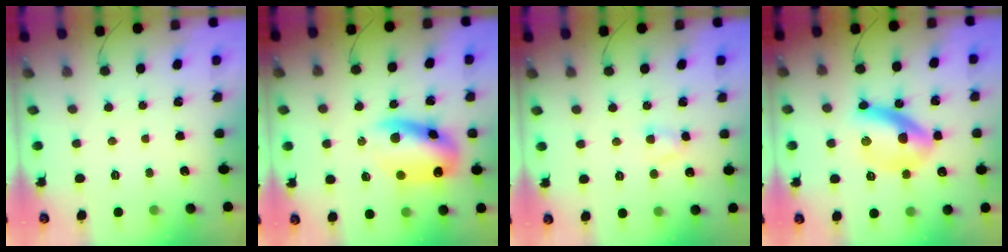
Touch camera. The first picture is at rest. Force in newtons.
{"total": 13.5, "press": 13.1, "slide": 3.3}
{"total": 3.0, "press": 2.7, "slide": 1.2}
{"total": 13.6, "press": 13.6, "slide": 0.7}